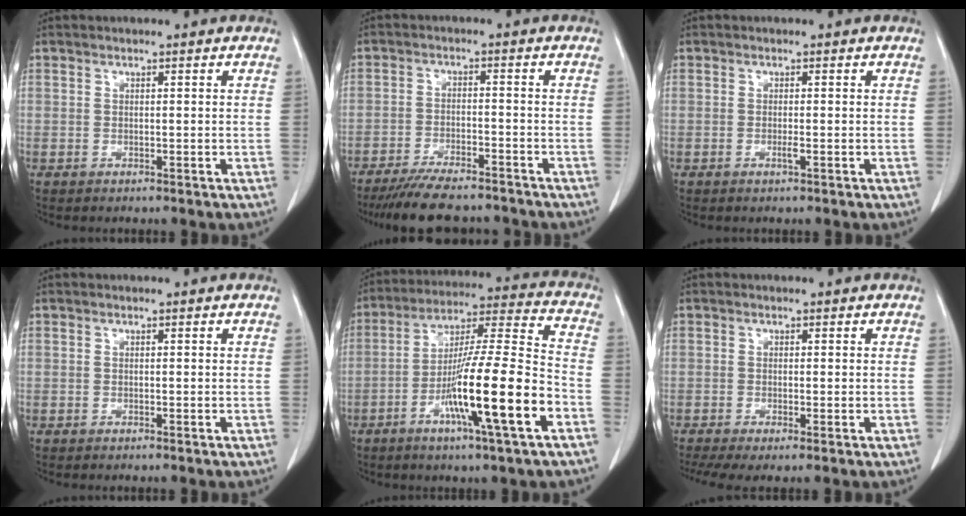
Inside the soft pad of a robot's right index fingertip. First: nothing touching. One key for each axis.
{"total": 11.4, "fx": -10.2, "fy": 2.1, "fz": 4.7, "tx": -0.072, "ty": -0.009, "tz": -0.155}
{"total": 0.7, "fx": -0.3, "fy": 0.0, "fz": 0.6, "tx": -0.015, "ty": 0.000, "tz": -0.003}
{"total": 0.0}
{"total": 17.5, "fx": -6.8, "fy": 0.0, "fz": 16.1, "tx": -0.285, "ty": -0.011, "tz": -0.115}
{"total": 5.6, "fx": -3.5, "fy": 1.3, "fz": 4.2, "tx": -0.075, "ty": -0.012, "tz": -0.061}